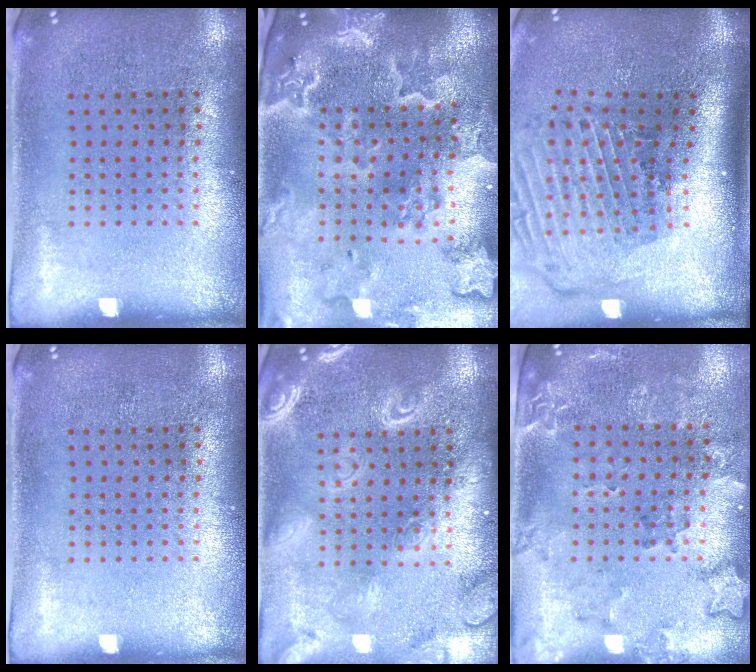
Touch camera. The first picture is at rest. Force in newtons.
{"total": 4.1, "press": 3.5, "slide": 2.3}
{"total": 3.0, "press": 2.1, "slide": 2.1}
{"total": 0.0}
{"total": 3.7, "press": 3.7, "slide": 0.4}
{"total": 1.8, "press": 1.5, "slide": 0.9}